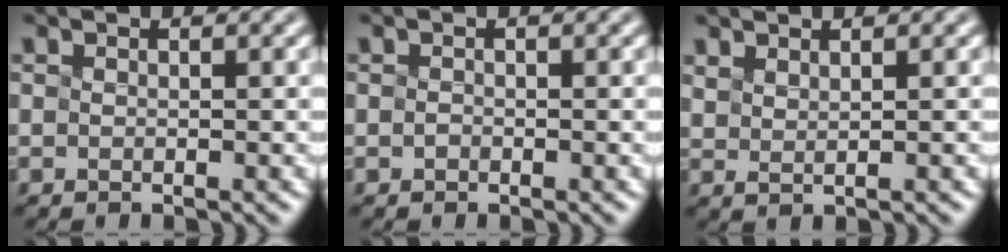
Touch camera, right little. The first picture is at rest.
{"total": 1.1, "force": [-0.6, -0.5, -0.8], "torque": [-0.003, 0.002, 0.007]}
{"total": 2.2, "force": [1.9, 0.8, 1.0], "torque": [-0.015, 0.017, 0.029]}